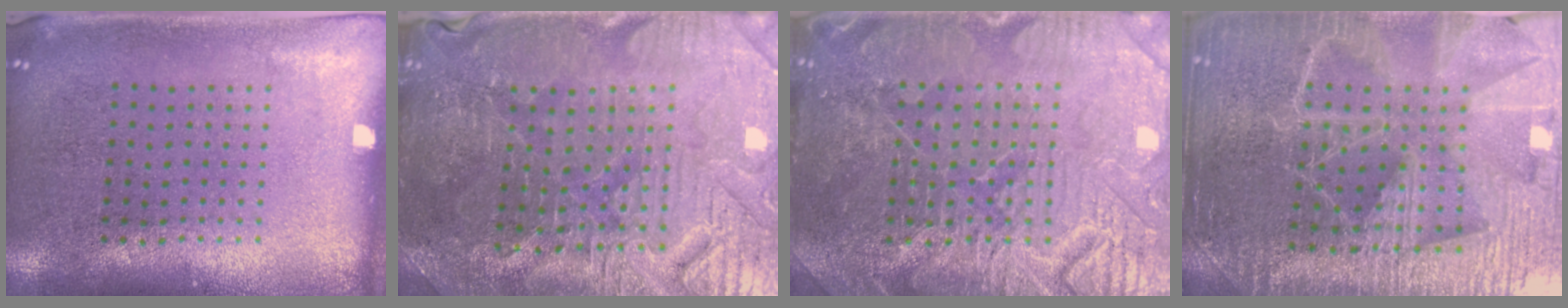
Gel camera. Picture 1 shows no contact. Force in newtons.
{"total": 3.8, "press": 3.7, "slide": 0.5}
{"total": 4.7, "press": 4.7, "slide": 0.6}
{"total": 4.9, "press": 4.5, "slide": 2.0}